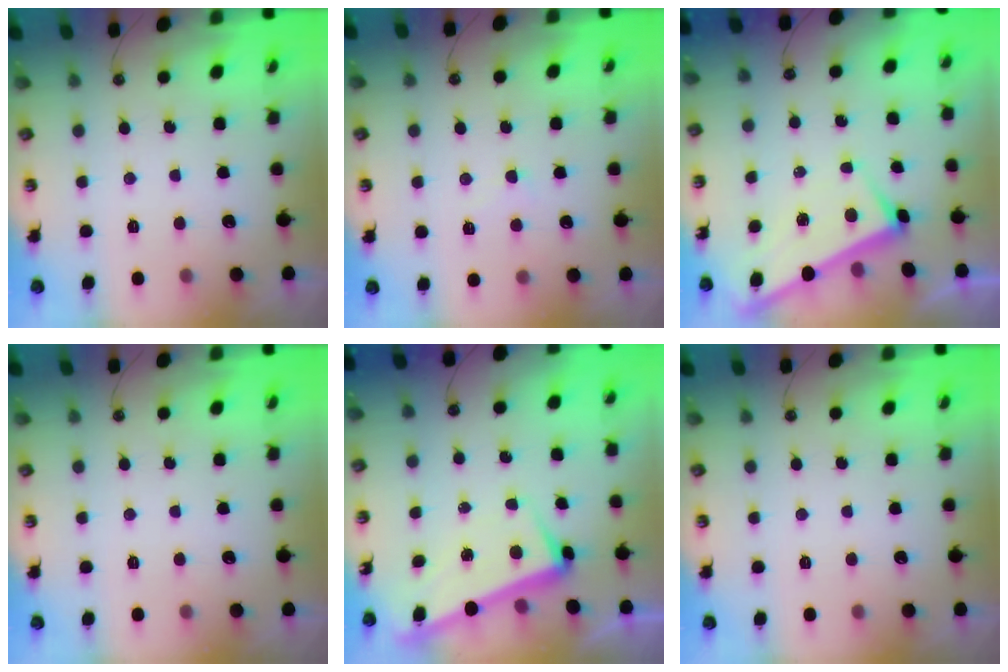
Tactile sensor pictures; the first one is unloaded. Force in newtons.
{"total": 4.1, "press": 4.1, "slide": 0.6}
{"total": 2.6, "press": 2.6, "slide": 0.2}
{"total": 0.0}
{"total": 1.9, "press": 1.6, "slide": 1.1}
{"total": 0.0}